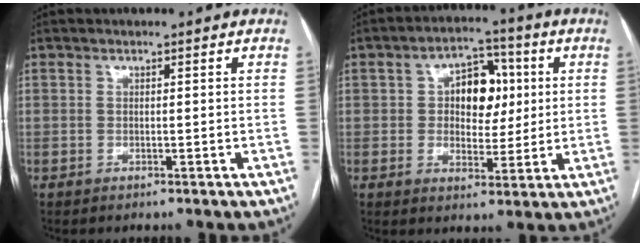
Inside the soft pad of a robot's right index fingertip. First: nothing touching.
{"total": 8.5, "force": [1.5, 5.3, 6.5], "torque": [-0.093, 0.023, 0.027]}